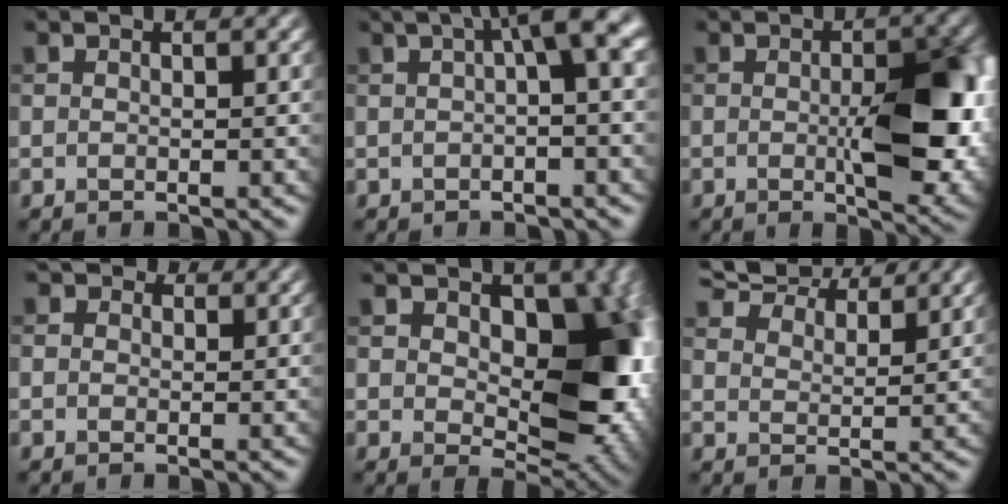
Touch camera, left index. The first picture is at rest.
{"total": 5.9, "force": [1.5, 1.3, 5.5], "torque": [-0.063, 0.021, 0.012]}
{"total": 9.8, "force": [-0.8, 3.9, 9.0], "torque": [-0.124, -0.014, -0.002]}
{"total": 2.2, "force": [1.0, 1.7, 0.9], "torque": [-0.019, 0.002, -0.003]}
{"total": 13.1, "force": [1.4, 8.5, 9.9], "torque": [-0.127, -0.021, 0.039]}
{"total": 8.7, "force": [7.7, 2.4, 3.3], "torque": [-0.079, 0.002, 0.125]}